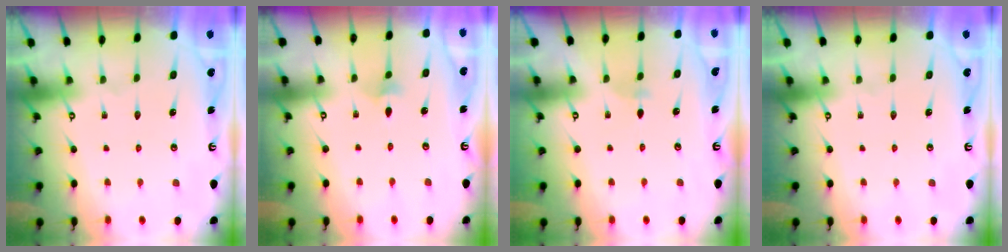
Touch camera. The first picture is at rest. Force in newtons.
{"total": 2.3, "press": 2.3, "slide": 0.5}
{"total": 2.8, "press": 2.7, "slide": 0.6}
{"total": 0.0}